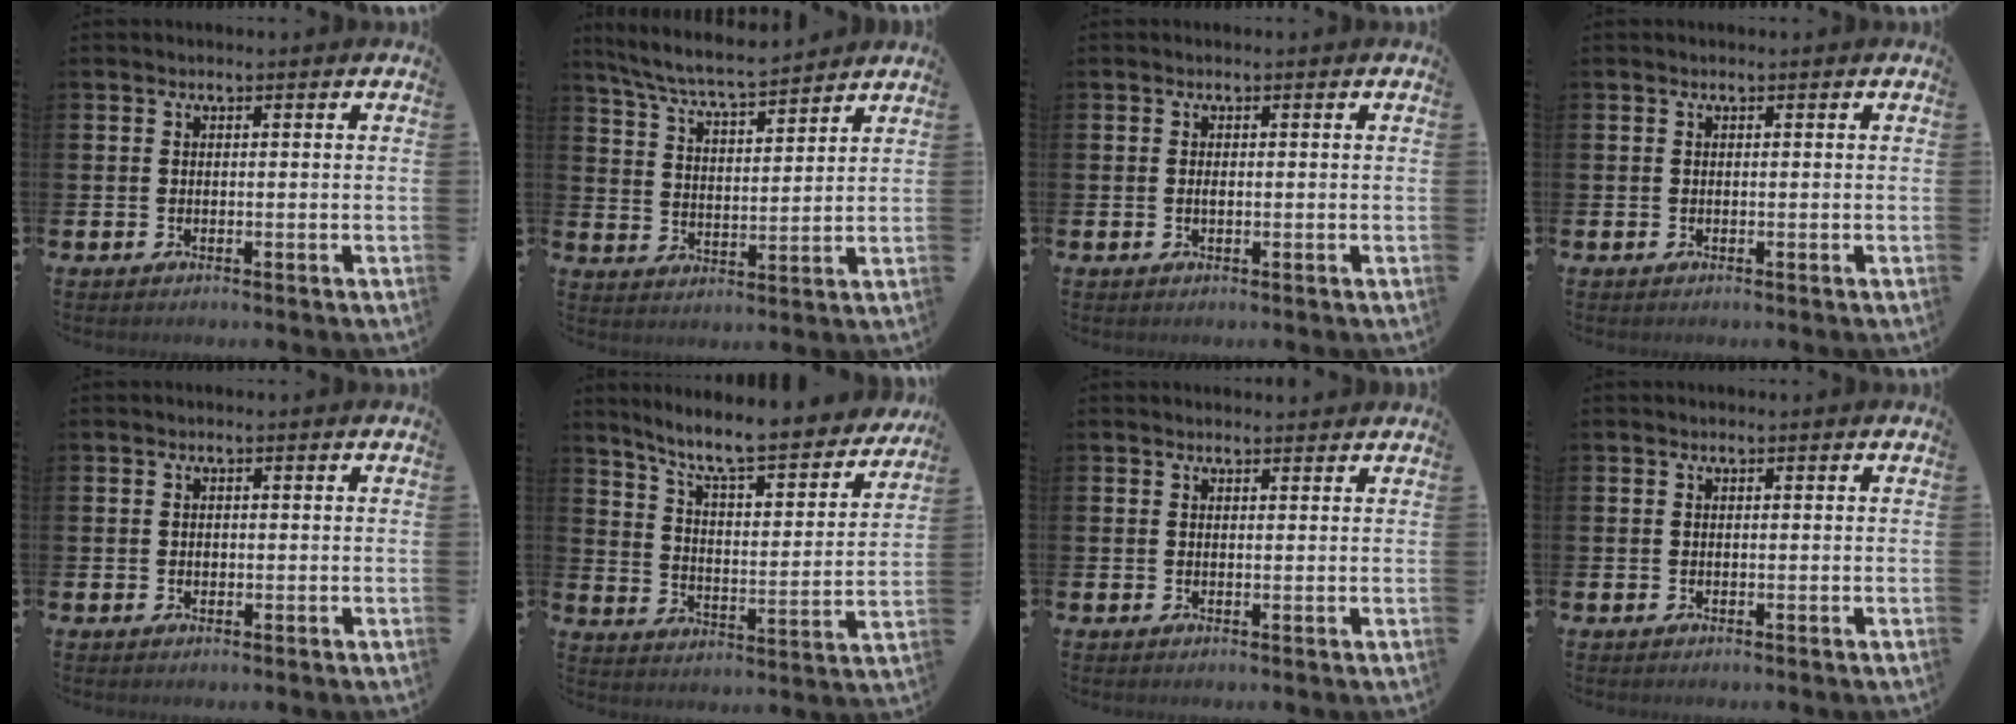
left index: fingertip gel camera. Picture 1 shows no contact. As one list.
[{"total": 6.9, "force": [6.5, 0.4, 2.2], "torque": [-0.069, -0.039, 0.114]}, {"total": 0.7, "force": [0.0, 0.3, 0.6], "torque": [-0.010, -0.001, -0.002]}, {"total": 0.0}, {"total": 0.5, "force": [0.0, 0.5, 0.2], "torque": [0.005, 0.000, -0.003]}, {"total": 8.5, "force": [7.7, 1.2, 3.5], "torque": [-0.088, -0.062, 0.126]}, {"total": 1.0, "force": [0.9, 0.2, 0.2], "torque": [0.007, -0.001, 0.015]}, {"total": 0.0}]